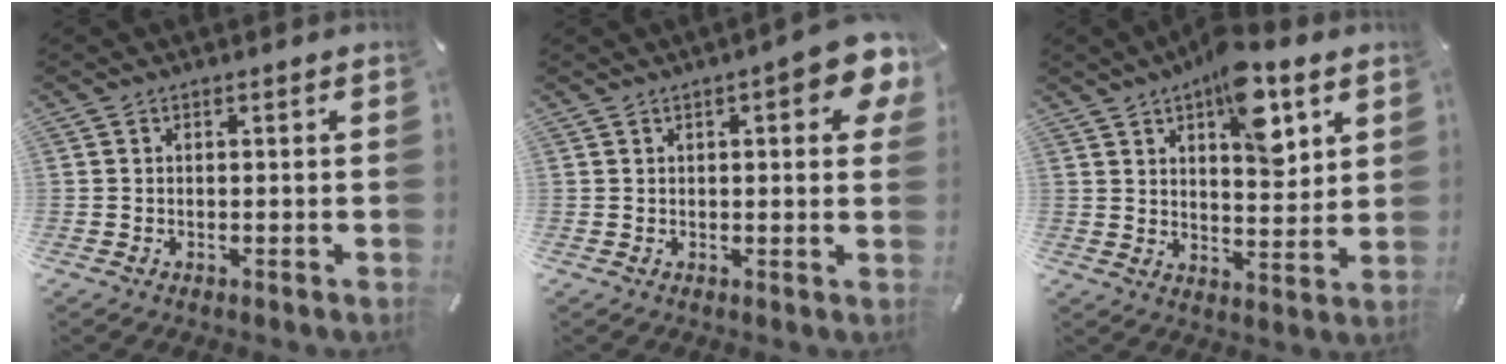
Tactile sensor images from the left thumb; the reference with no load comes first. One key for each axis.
{"total": 8.9, "fx": 3.8, "fy": 2.9, "fz": 7.5, "tx": -0.096, "ty": -0.015, "tz": 0.059}
{"total": 12.8, "fx": 7.2, "fy": 5.9, "fz": 8.8, "tx": -0.115, "ty": -0.034, "tz": 0.118}